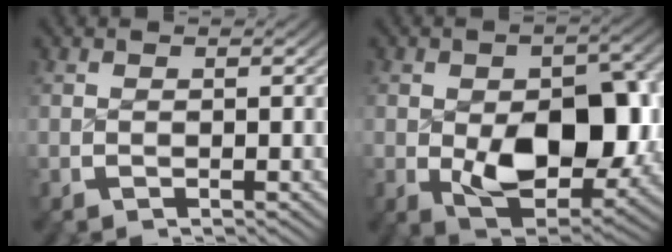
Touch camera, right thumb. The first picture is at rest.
{"total": 11.3, "force": [-1.3, 7.1, 8.7], "torque": [-0.163, -0.055, 0.003]}